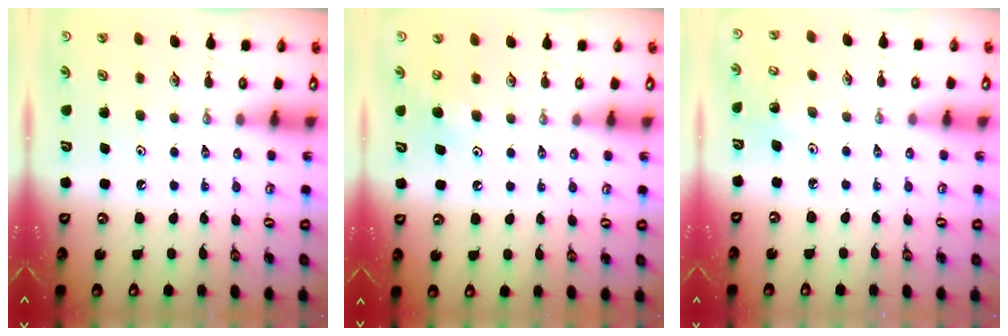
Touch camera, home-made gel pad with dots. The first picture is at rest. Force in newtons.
{"total": 5.7, "press": 5.7, "slide": 0.9}
{"total": 3.1, "press": 3.0, "slide": 0.3}